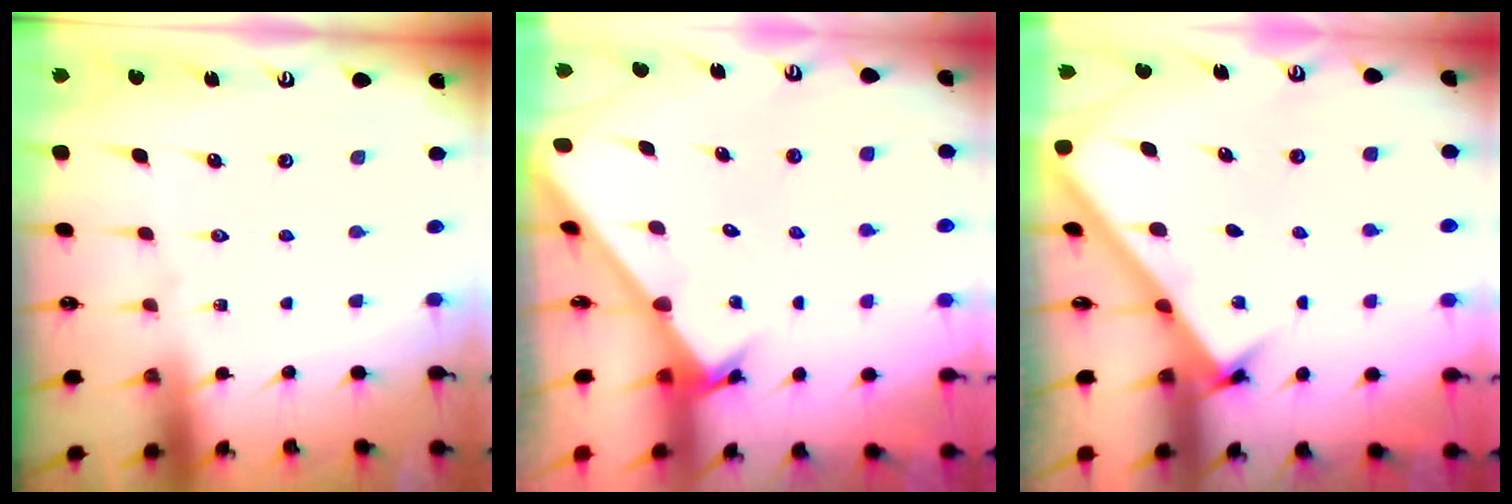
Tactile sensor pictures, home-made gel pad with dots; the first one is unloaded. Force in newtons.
{"total": 2.4, "press": 2.4, "slide": 0.1}
{"total": 2.5, "press": 2.5, "slide": 0.3}